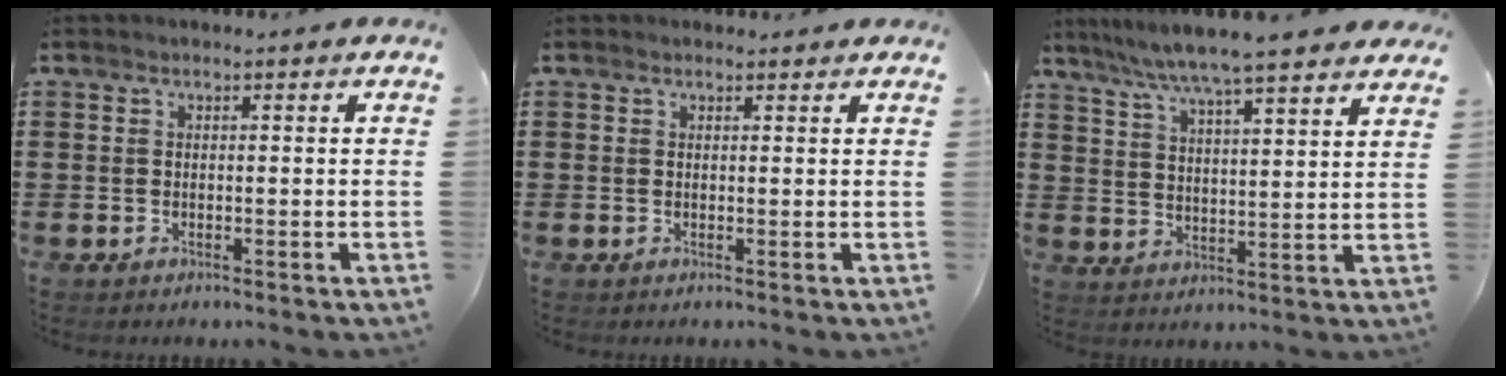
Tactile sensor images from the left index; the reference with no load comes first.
{"total": 0.6, "force": [0.5, 0.3, 0.2], "torque": [-0.005, 0.002, 0.011]}
{"total": 6.6, "force": [5.9, -0.3, 2.9], "torque": [-0.081, -0.031, 0.099]}